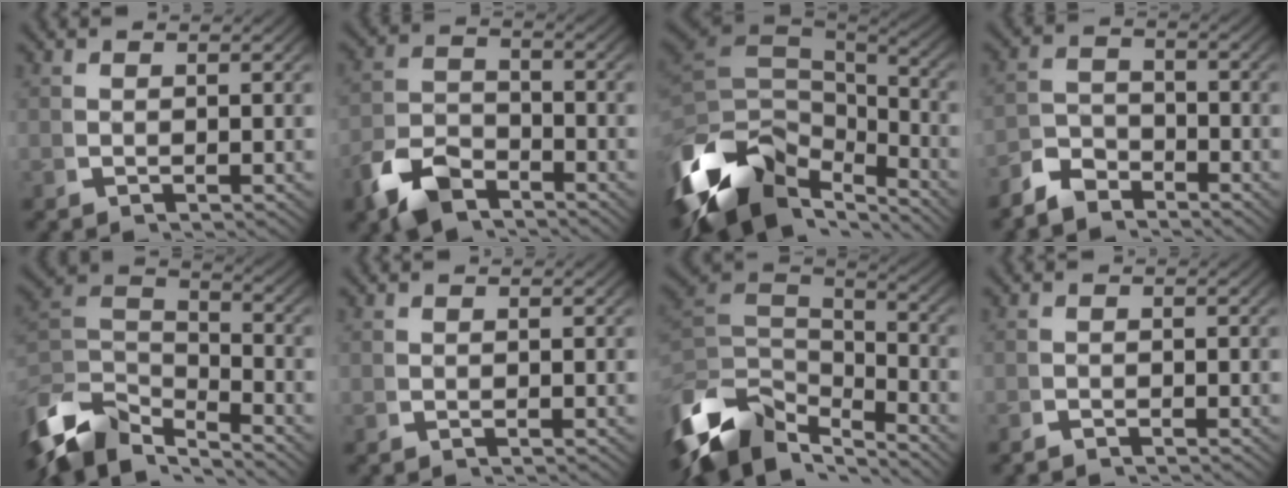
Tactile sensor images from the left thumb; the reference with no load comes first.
{"total": 5.9, "force": [-4.2, 3.2, 2.6], "torque": [-0.049, -0.015, -0.071]}
{"total": 15.8, "force": [-3.6, 10.2, 11.6], "torque": [-0.251, -0.047, -0.042]}
{"total": 4.0, "force": [-3.5, 1.9, 1.0], "torque": [-0.003, -0.008, -0.064]}
{"total": 9.9, "force": [-3.8, 6.6, 6.3], "torque": [-0.149, -0.039, -0.055]}
{"total": 0.0}
{"total": 12.4, "force": [-3.4, 8.4, 8.5], "torque": [-0.198, -0.040, -0.042]}
{"total": 0.8, "force": [-0.8, 0.0, 0.0], "torque": [0.005, -0.003, -0.019]}